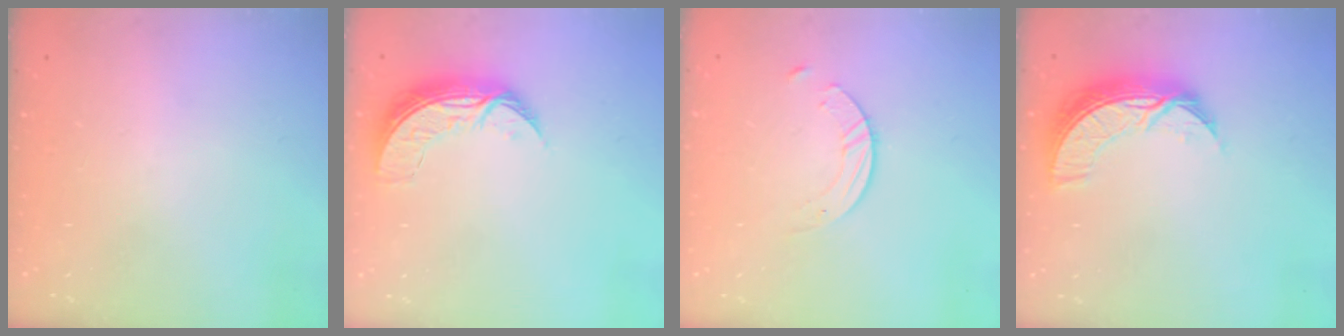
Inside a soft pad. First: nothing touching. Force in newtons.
{"total": 7.8, "press": 7.8, "slide": 0.7}
{"total": 1.4, "press": 1.4, "slide": 0.2}
{"total": 9.3, "press": 9.3, "slide": 0.7}